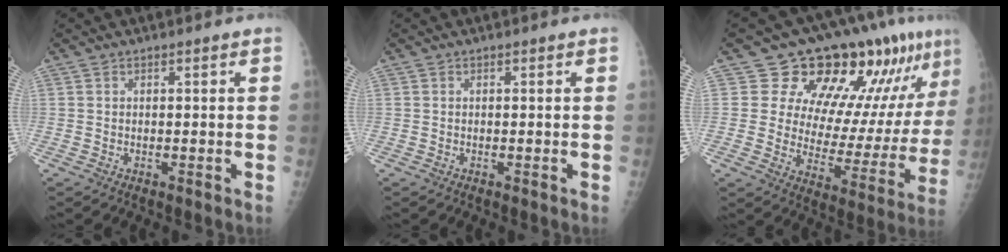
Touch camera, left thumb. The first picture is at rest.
{"total": 0.0}
{"total": 19.9, "force": [13.0, 9.3, 11.9], "torque": [-0.101, -0.064, 0.180]}